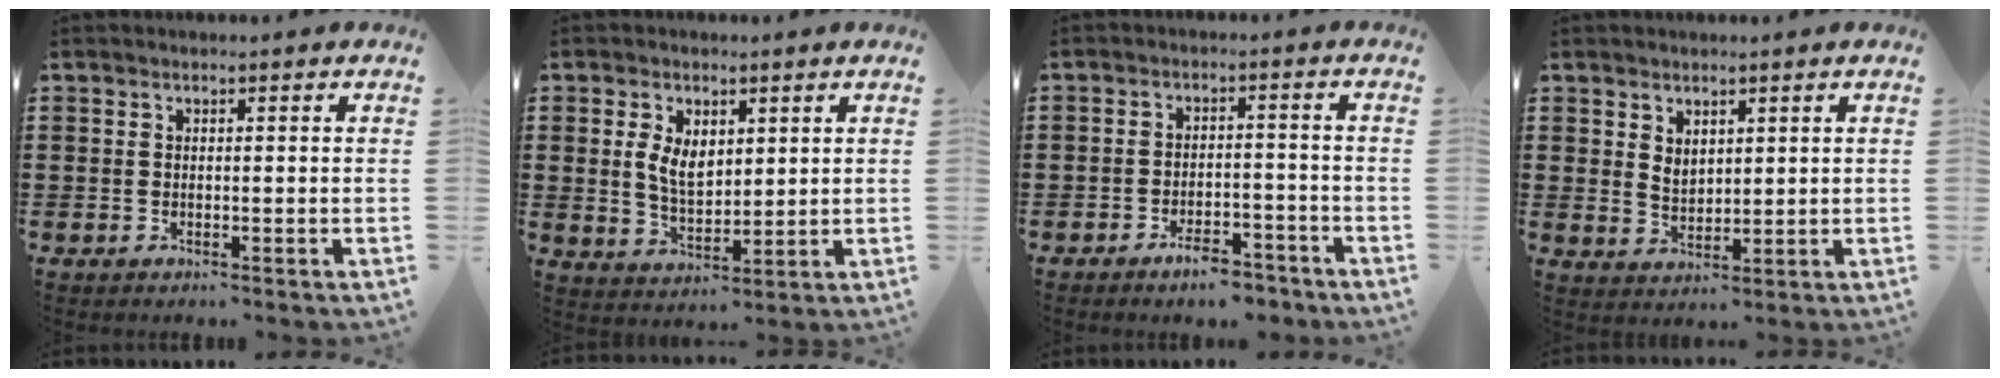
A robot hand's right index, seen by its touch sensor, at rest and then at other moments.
{"total": 5.2, "force": [1.5, 3.2, 3.9], "torque": [-0.084, 0.009, 0.026]}
{"total": 4.5, "force": [-4.0, 1.1, 1.9], "torque": [-0.029, 0.011, -0.074]}
{"total": 2.8, "force": [1.9, 1.7, 1.0], "torque": [-0.026, 0.006, 0.037]}